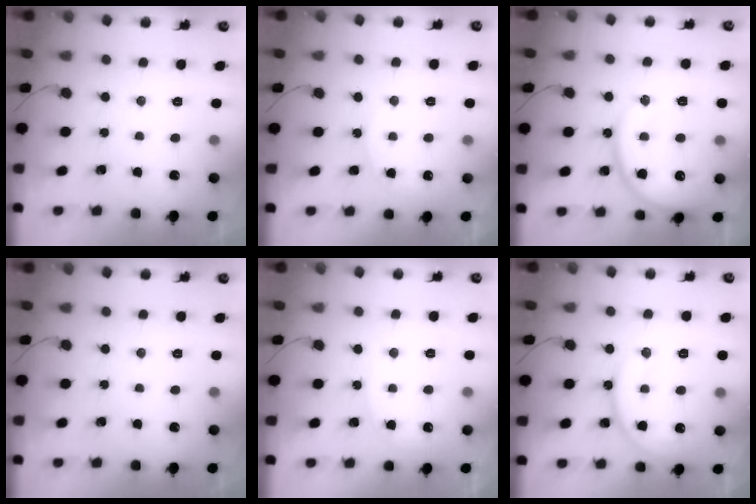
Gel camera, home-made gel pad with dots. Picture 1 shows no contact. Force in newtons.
{"total": 5.5, "press": 5.5, "slide": 0.5}
{"total": 15.1, "press": 15.0, "slide": 1.5}
{"total": 0.0}
{"total": 2.8, "press": 2.8, "slide": 0.4}
{"total": 13.3, "press": 13.3, "slide": 1.3}